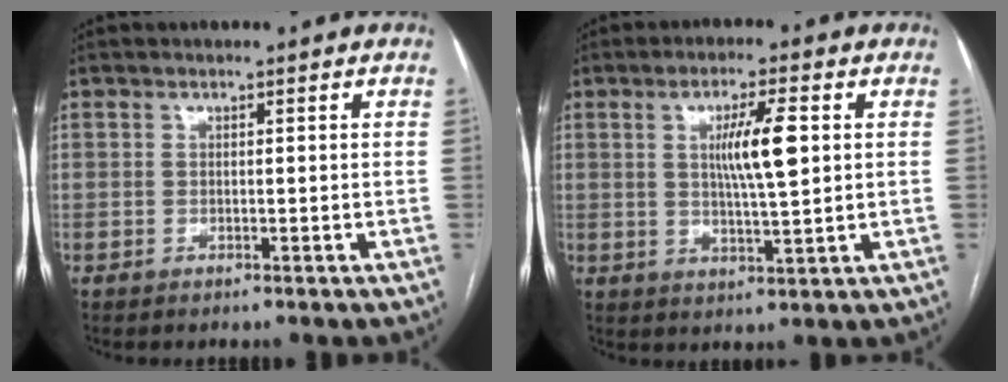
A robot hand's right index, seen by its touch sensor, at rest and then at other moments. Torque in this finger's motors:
{"motor_torque": [0.29, 0.10, 0.23, 0.13]}